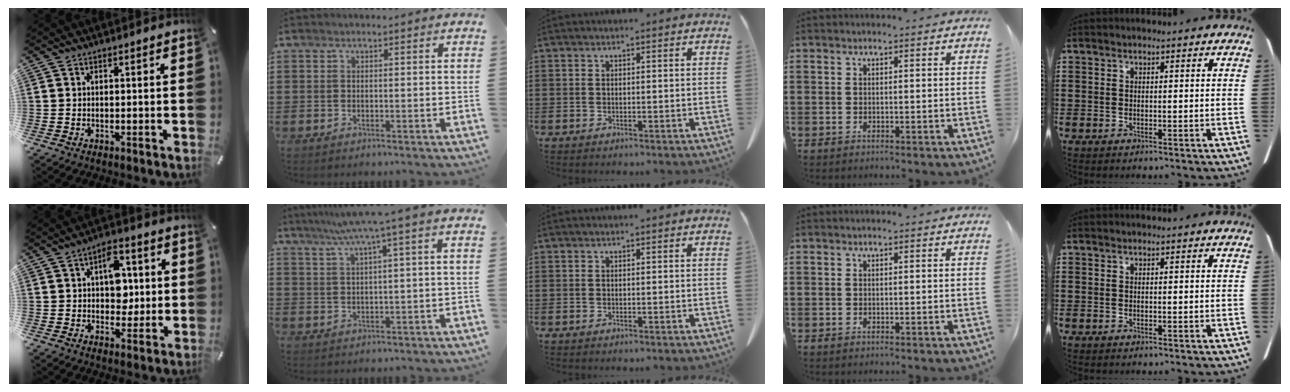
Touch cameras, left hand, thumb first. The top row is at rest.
{"thumb": {"total": 9.2, "force": [1.5, 6.6, 6.2], "torque": [-0.069, -0.002, 0.020]}, "index": {"total": 5.6, "force": [2.7, -0.9, 4.8], "torque": [-0.097, -0.013, 0.044]}}